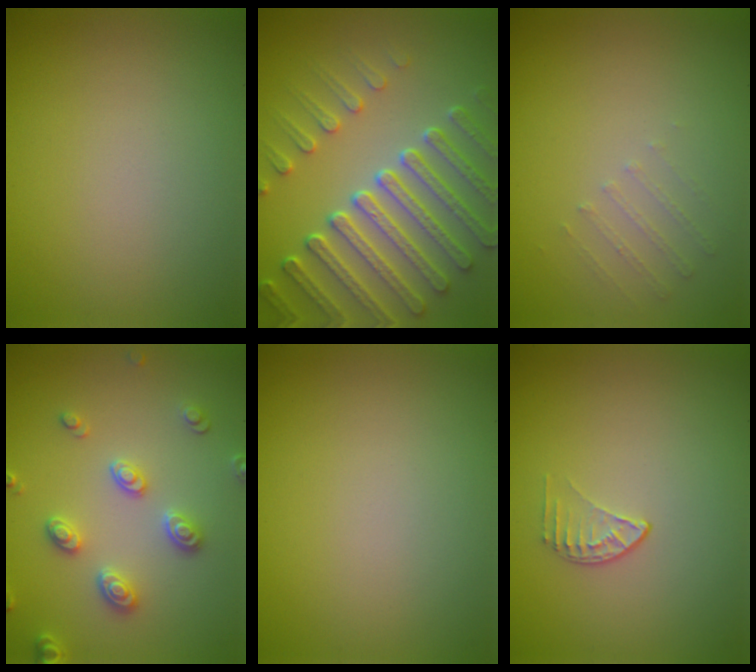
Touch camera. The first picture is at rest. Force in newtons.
{"total": 7.4, "press": 5.7, "slide": 4.7}
{"total": 0.6, "press": 0.5, "slide": 0.4}
{"total": 2.9, "press": 2.8, "slide": 0.4}
{"total": 0.0}
{"total": 1.1, "press": 0.7, "slide": 0.9}